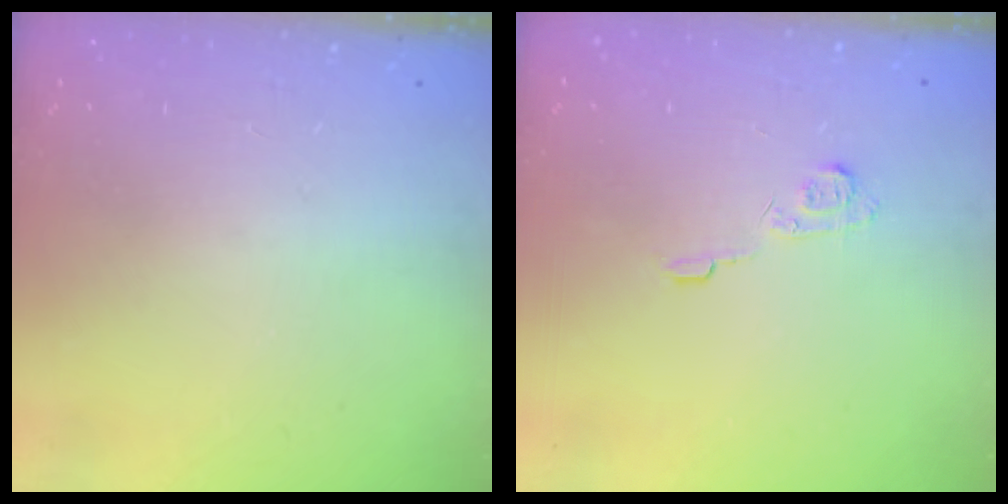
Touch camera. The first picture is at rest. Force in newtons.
{"total": 6.2, "press": 6.2, "slide": 0.5}